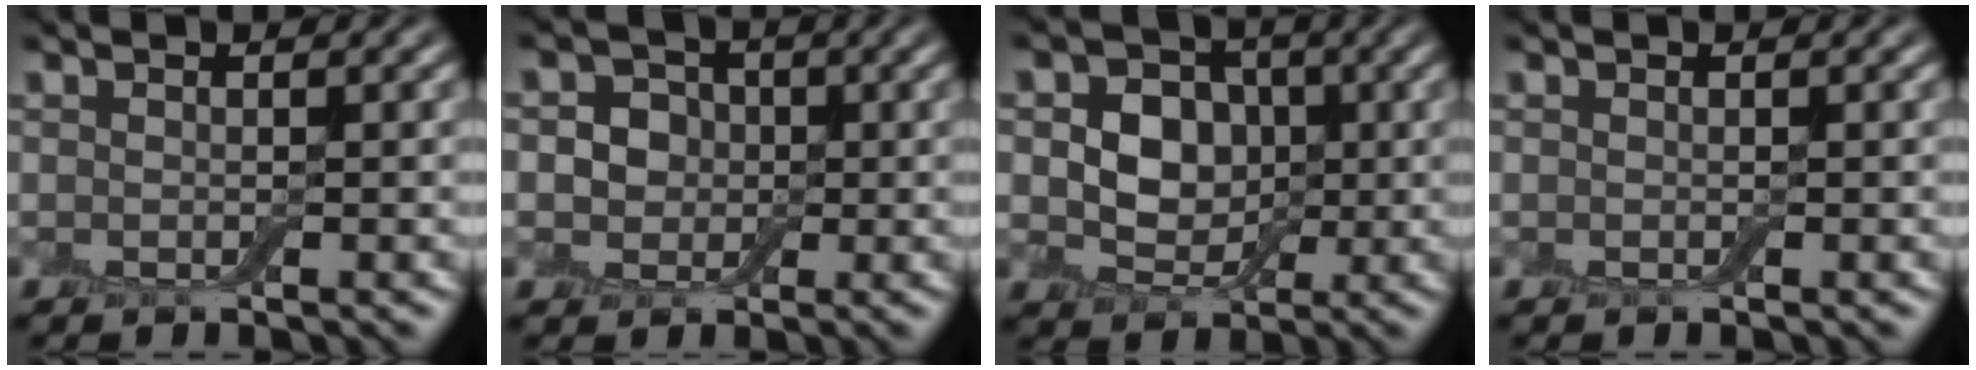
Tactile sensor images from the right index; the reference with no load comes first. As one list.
[{"total": 3.2, "force": [-0.2, 2.9, 1.3], "torque": [-0.007, 0.003, -0.023]}, {"total": 5.3, "force": [0.0, 4.4, 2.9], "torque": [-0.042, -0.002, -0.013]}, {"total": 0.0}]